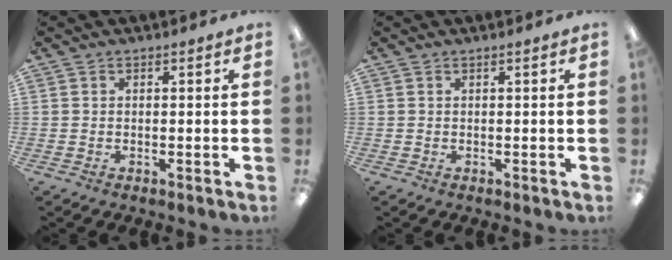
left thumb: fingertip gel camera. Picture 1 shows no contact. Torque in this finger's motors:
{"motor_torque": [-0.21, 0.25, 0.22, -0.04, 0.00]}